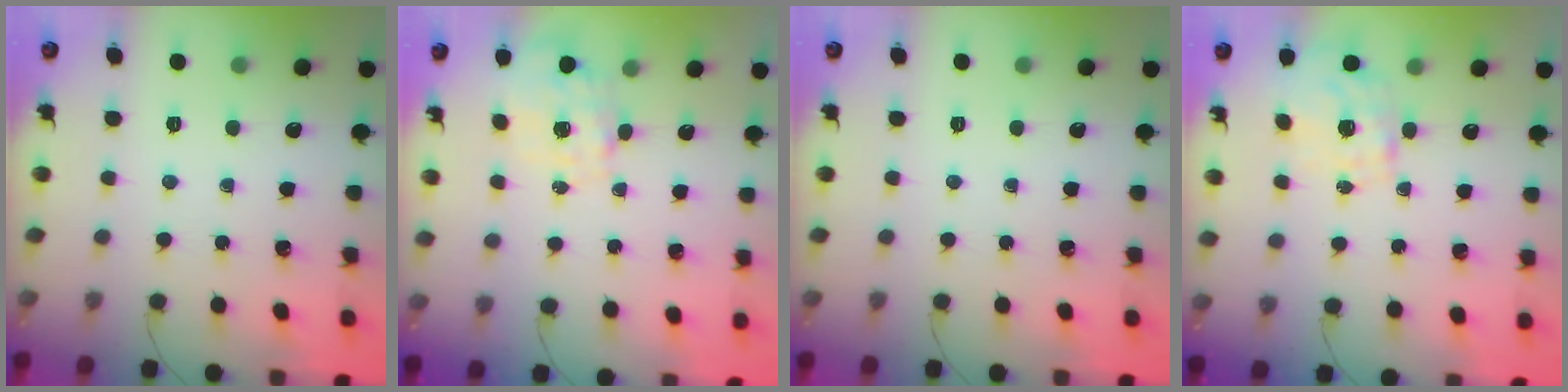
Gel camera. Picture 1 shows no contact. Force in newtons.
{"total": 7.0, "press": 6.9, "slide": 0.3}
{"total": 0.0}
{"total": 1.5, "press": 1.3, "slide": 0.8}